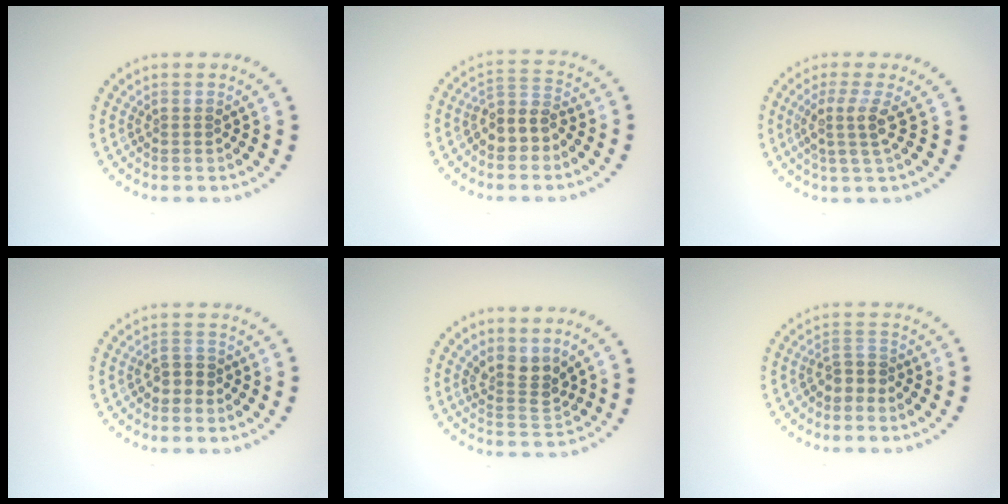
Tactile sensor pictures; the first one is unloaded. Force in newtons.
{"total": 3.3, "press": 2.8, "slide": 1.6}
{"total": 2.6, "press": 1.8, "slide": 1.8}
{"total": 1.8, "press": 1.6, "slide": 0.7}
{"total": 2.8, "press": 2.1, "slide": 1.9}
{"total": 2.0, "press": 1.6, "slide": 1.1}